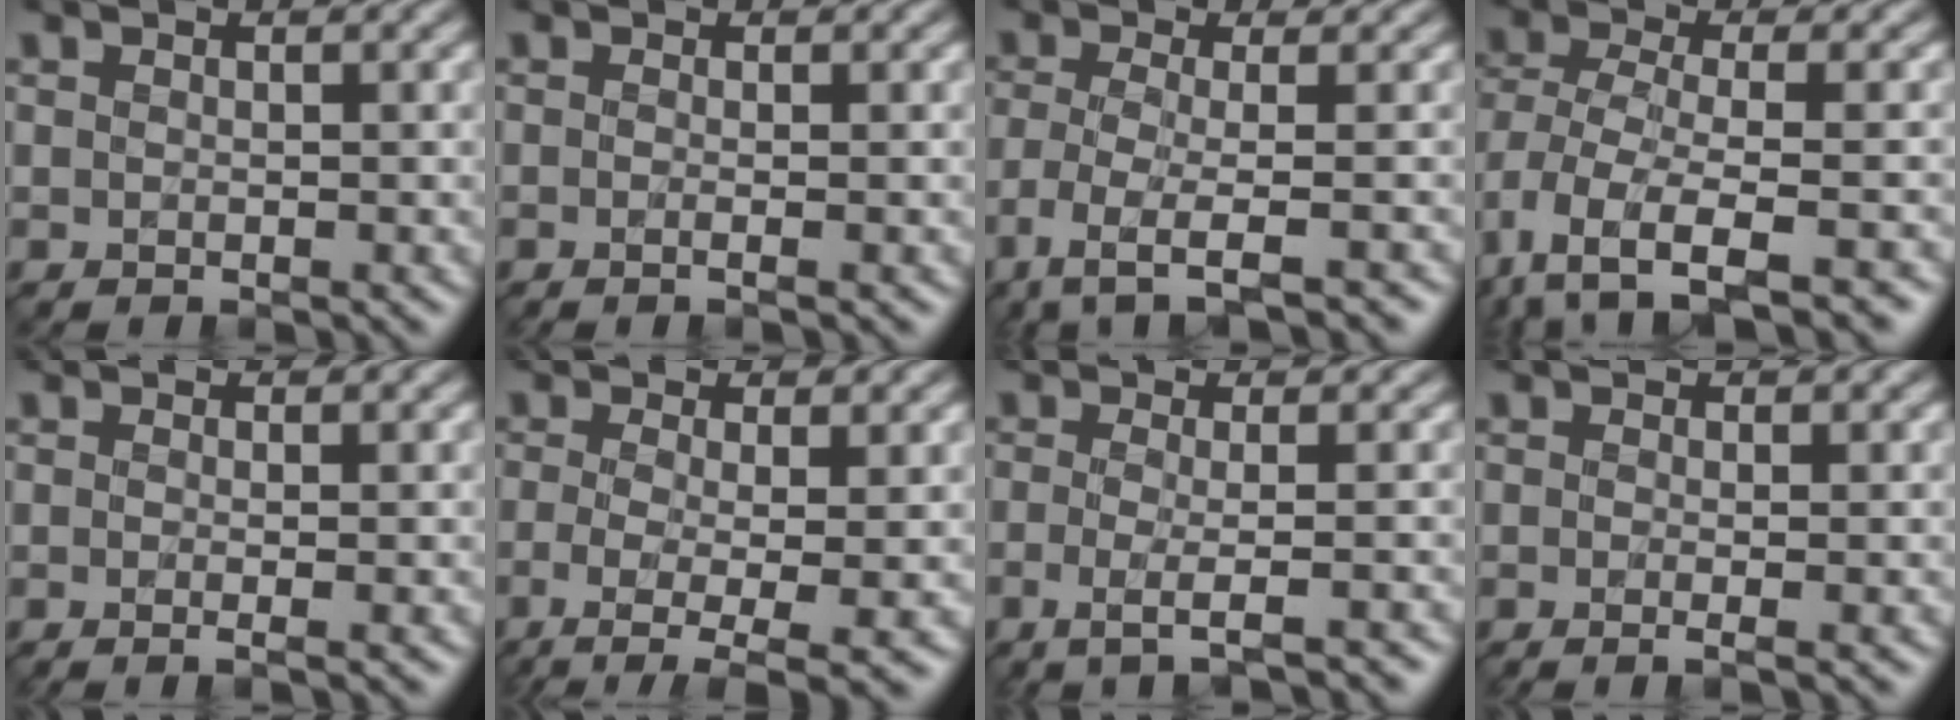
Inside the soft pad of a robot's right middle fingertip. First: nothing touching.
{"total": 1.7, "force": [0.0, 0.8, 1.5], "torque": [-0.011, -0.009, -0.021]}
{"total": 5.0, "force": [-2.6, 1.2, 4.0], "torque": [-0.070, -0.005, -0.059]}
{"total": 7.6, "force": [-4.5, 2.9, 5.4], "torque": [-0.119, -0.020, -0.081]}
{"total": 1.7, "force": [-0.1, 0.7, 1.6], "torque": [-0.016, -0.005, -0.019]}
{"total": 5.6, "force": [-1.7, 1.5, 5.2], "torque": [-0.094, -0.013, -0.032]}
{"total": 3.7, "force": [-1.1, 1.0, 3.3], "torque": [-0.045, -0.009, -0.028]}
{"total": 2.1, "force": [-0.1, 0.8, 1.9], "torque": [-0.023, -0.004, -0.018]}